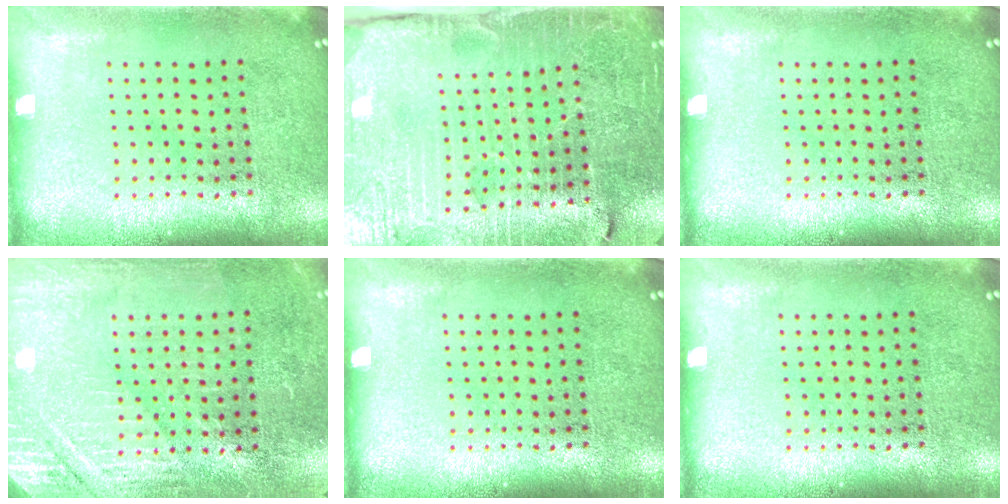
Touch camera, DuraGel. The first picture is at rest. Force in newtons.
{"total": 3.8, "press": 3.7, "slide": 0.4}
{"total": 0.0}
{"total": 2.8, "press": 2.8, "slide": 0.4}
{"total": 0.0}
{"total": 0.0}